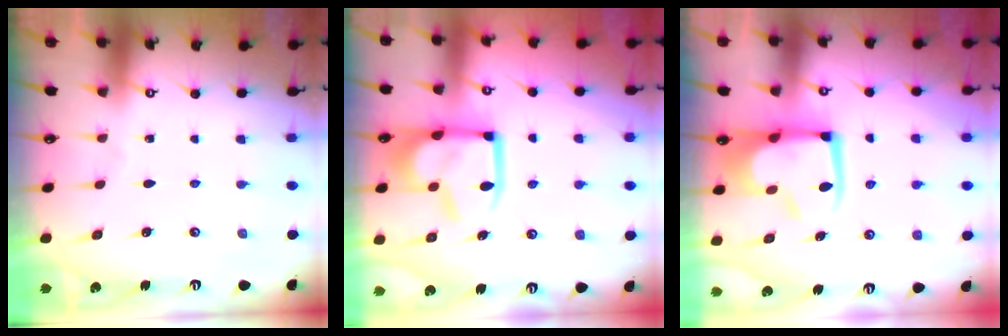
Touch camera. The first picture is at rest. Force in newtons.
{"total": 14.5, "press": 14.4, "slide": 1.8}
{"total": 7.5, "press": 7.4, "slide": 1.3}